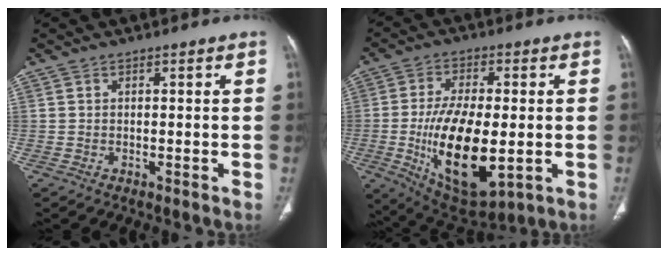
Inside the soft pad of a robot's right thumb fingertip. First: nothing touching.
{"total": 18.6, "force": [-3.0, 8.3, 16.3], "torque": [-0.282, -0.015, -0.032]}